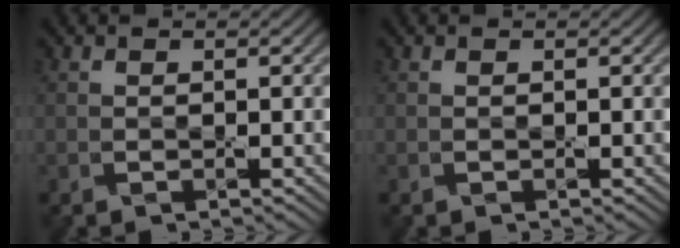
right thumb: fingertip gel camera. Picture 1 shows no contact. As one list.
[{"total": 0.0}]